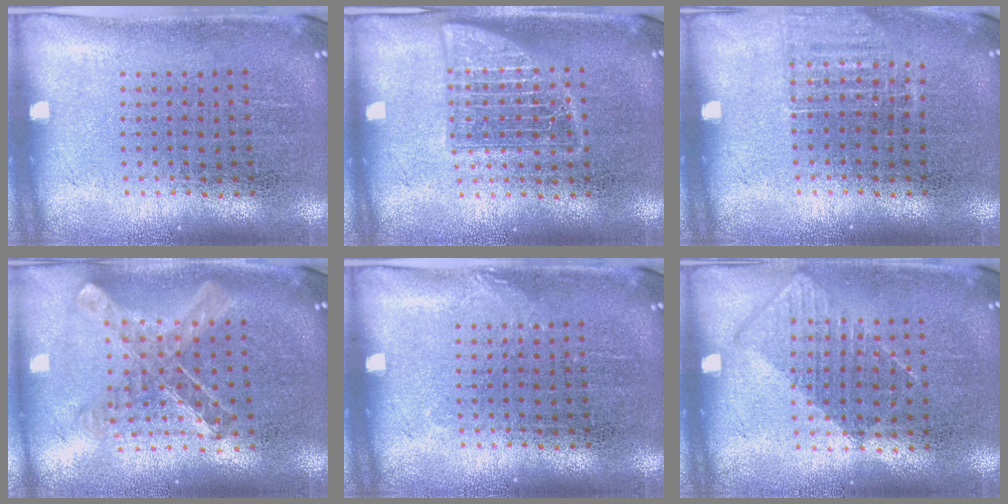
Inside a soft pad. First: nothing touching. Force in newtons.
{"total": 2.5, "press": 2.4, "slide": 0.3}
{"total": 0.9, "press": 0.9, "slide": 0.1}
{"total": 1.0, "press": 1.0, "slide": 0.1}
{"total": 0.6, "press": 0.5, "slide": 0.1}
{"total": 0.8, "press": 0.8, "slide": 0.3}